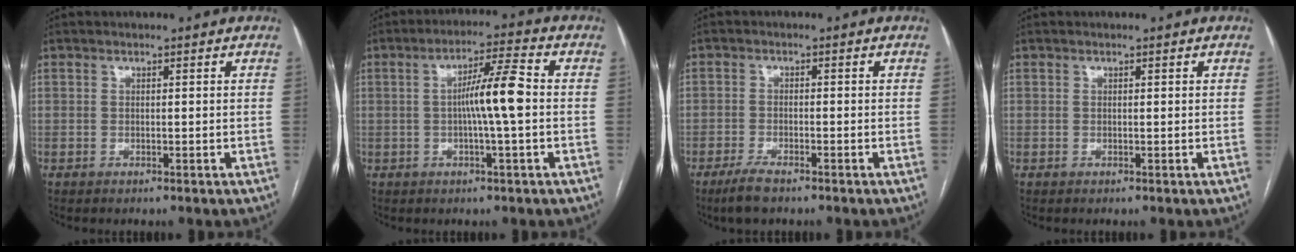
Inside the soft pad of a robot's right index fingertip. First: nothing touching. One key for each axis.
{"total": 7.7, "fx": -0.3, "fy": -0.1, "fz": 7.7, "tx": -0.134, "ty": 0.012, "tz": -0.009}
{"total": 3.8, "fx": -2.9, "fy": 1.2, "fz": 2.2, "tx": -0.051, "ty": -0.005, "tz": -0.050}
{"total": 0.0}